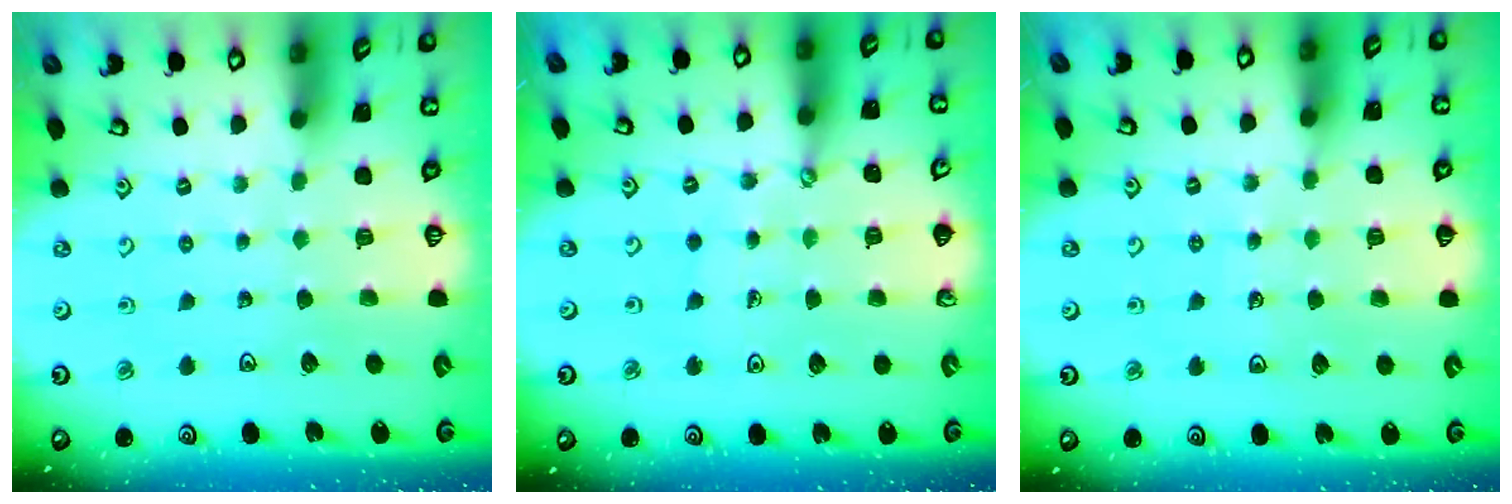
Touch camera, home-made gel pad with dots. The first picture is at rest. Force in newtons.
{"total": 1.0, "press": 1.0, "slide": 0.2}
{"total": 6.0, "press": 5.6, "slide": 2.3}